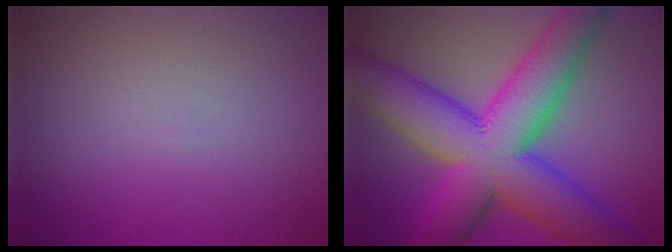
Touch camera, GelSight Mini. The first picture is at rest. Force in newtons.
{"total": 14.2, "press": 14.2, "slide": 0.2}